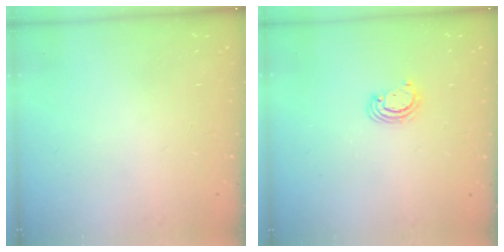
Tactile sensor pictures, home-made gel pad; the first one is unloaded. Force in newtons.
{"total": 2.5, "press": 2.5, "slide": 0.3}